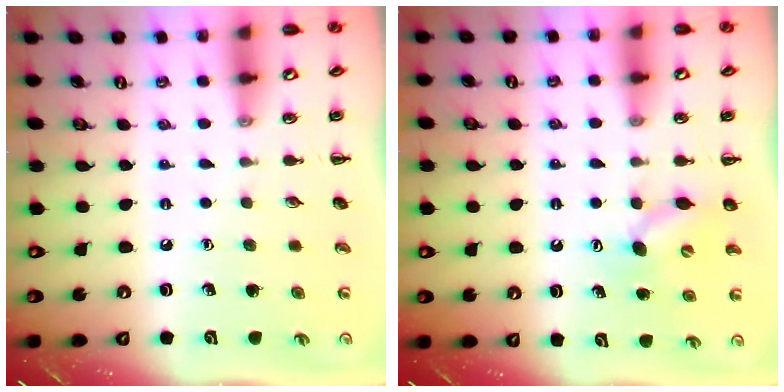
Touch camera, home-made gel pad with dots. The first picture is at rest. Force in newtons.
{"total": 6.3, "press": 6.2, "slide": 1.1}